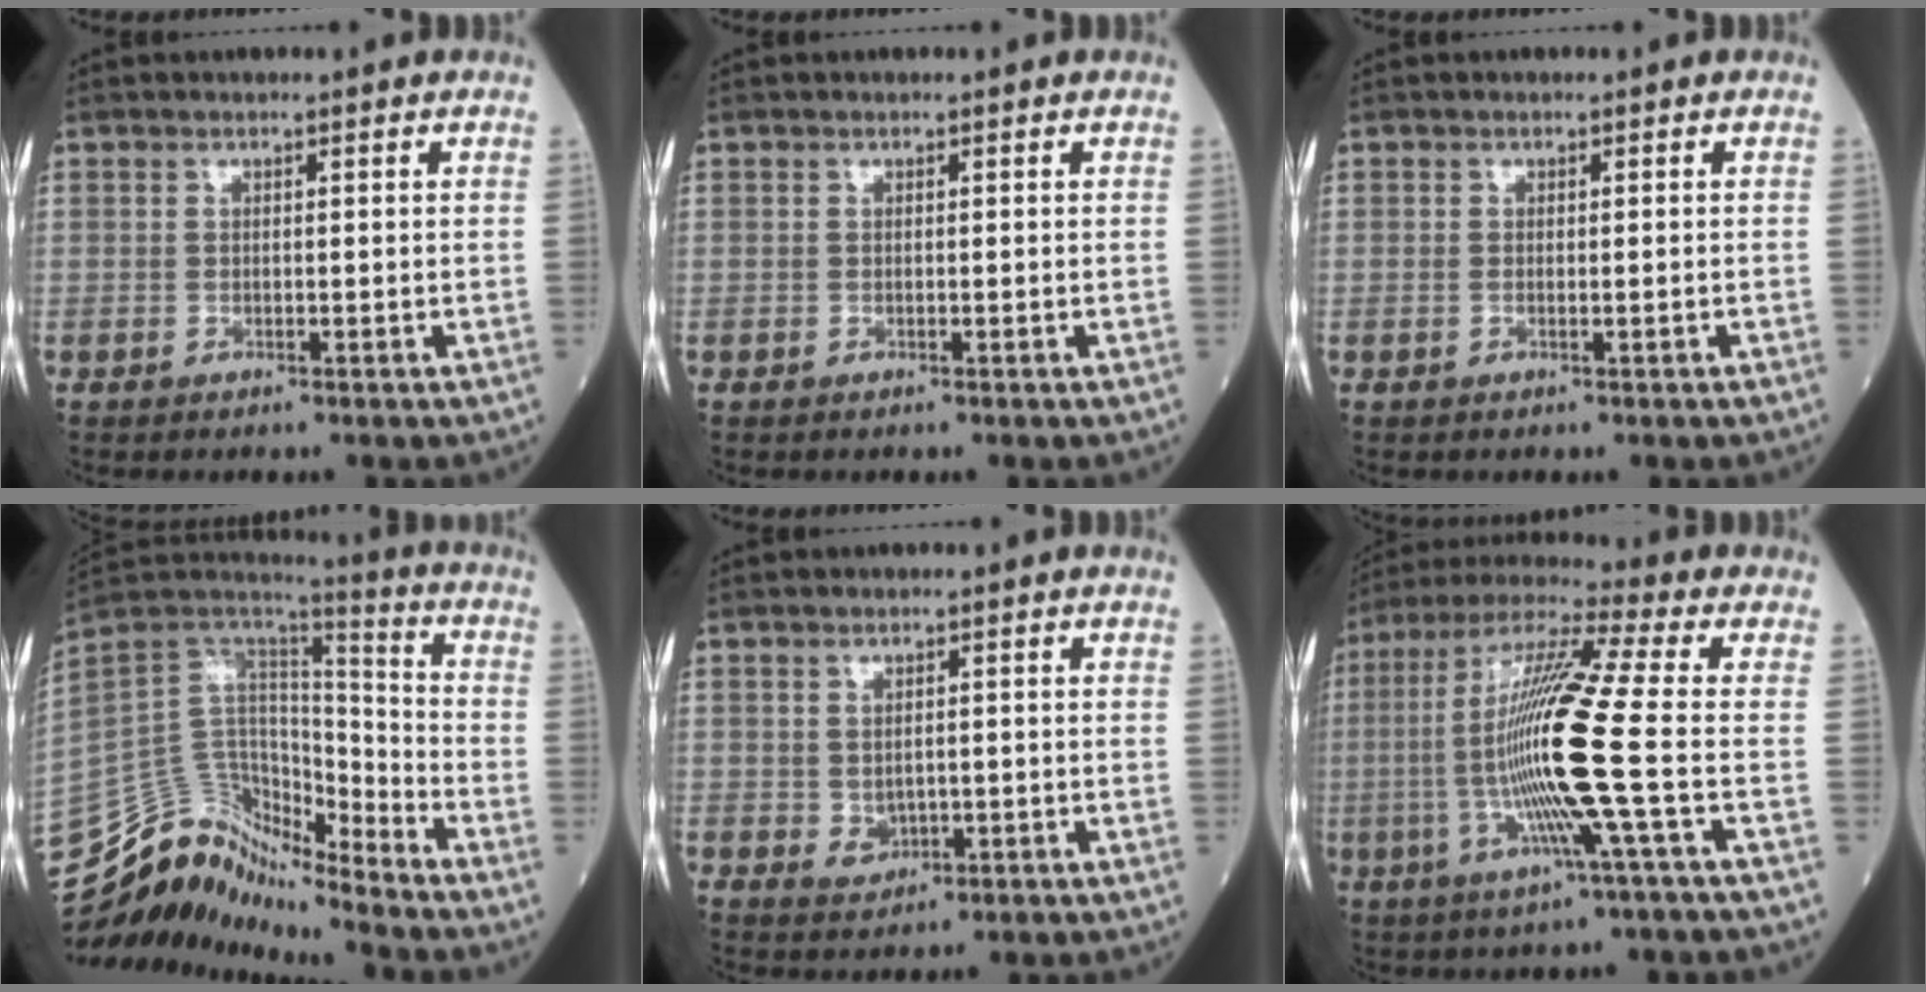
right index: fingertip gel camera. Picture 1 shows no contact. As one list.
[{"total": 0.0}, {"total": 0.5, "force": [-0.2, 0.1, 0.5], "torque": [-0.014, -0.002, 0.000]}, {"total": 12.1, "force": [-11.2, 4.3, 0.8], "torque": [-0.015, 0.113, -0.207]}, {"total": 2.2, "force": [-0.4, 1.8, 1.3], "torque": [-0.021, -0.001, 0.003]}, {"total": 16.3, "force": [-2.7, -1.4, 16.0], "torque": [-0.319, -0.006, -0.066]}]